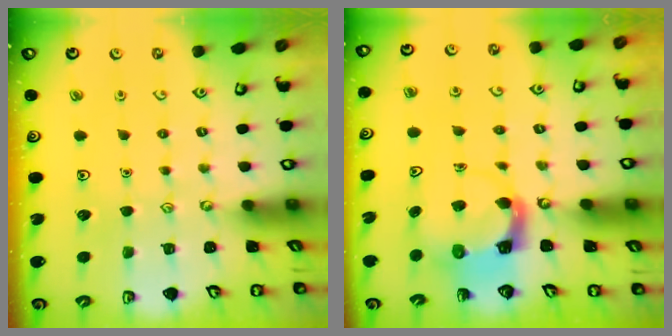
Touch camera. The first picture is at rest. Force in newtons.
{"total": 3.9, "press": 3.9, "slide": 0.5}